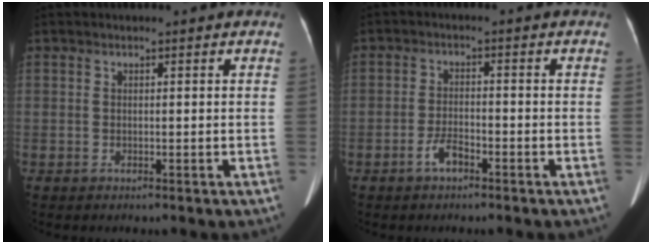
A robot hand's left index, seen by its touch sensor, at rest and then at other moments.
{"total": 2.9, "force": [-1.9, 1.0, 1.9], "torque": [-0.040, 0.002, -0.038]}